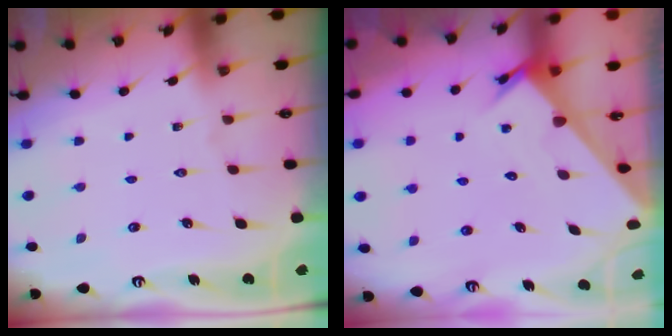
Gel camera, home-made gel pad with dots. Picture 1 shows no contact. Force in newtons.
{"total": 2.3, "press": 2.3, "slide": 0.0}